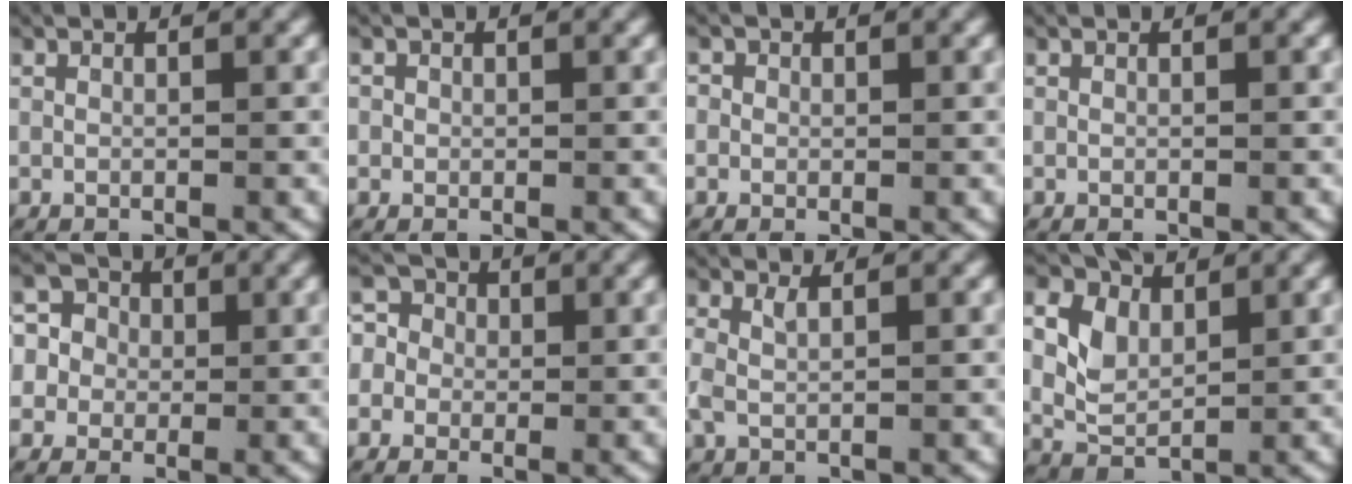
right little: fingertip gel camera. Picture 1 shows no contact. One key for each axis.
{"total": 1.1, "fx": 0.1, "fy": 1.1, "fz": 0.1, "tx": -0.007, "ty": -0.001, "tz": 0.001}
{"total": 1.4, "fx": 0.1, "fy": 1.3, "fz": 0.2, "tx": -0.007, "ty": 0.001, "tz": -0.003}
{"total": 0.0}
{"total": 7.8, "fx": 0.2, "fy": 7.4, "fz": 2.7, "tx": -0.089, "ty": -0.017, "tz": -0.004}
{"total": 6.0, "fx": 0.5, "fy": 5.6, "fz": 2.0, "tx": -0.058, "ty": 0.001, "tz": -0.005}
{"total": 1.9, "fx": 0.3, "fy": 1.3, "fz": 1.3, "tx": -0.049, "ty": -0.011, "tz": 0.016}
{"total": 5.3, "fx": 1.2, "fy": 4.2, "fz": 3.0, "tx": -0.086, "ty": -0.017, "tz": 0.030}